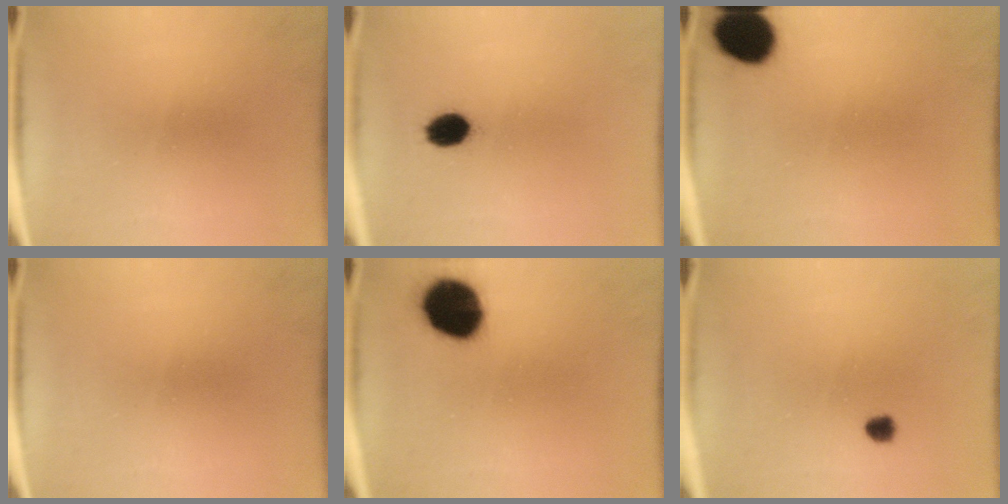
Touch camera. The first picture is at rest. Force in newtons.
{"total": 4.7}
{"total": 11.2}
{"total": 0.0}
{"total": 14.1}
{"total": 2.3}